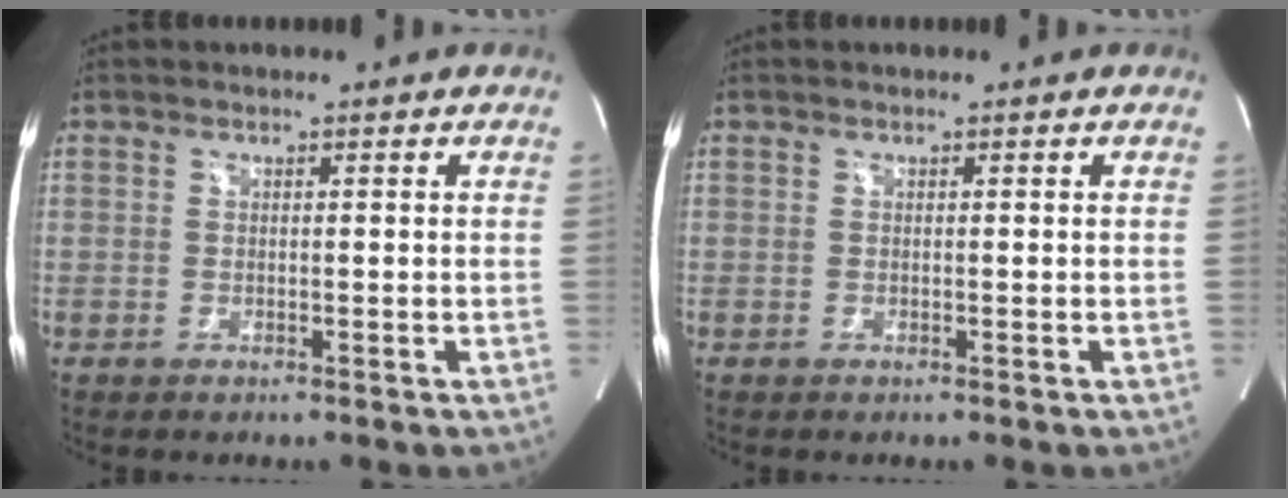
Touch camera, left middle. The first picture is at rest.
{"total": 0.0}